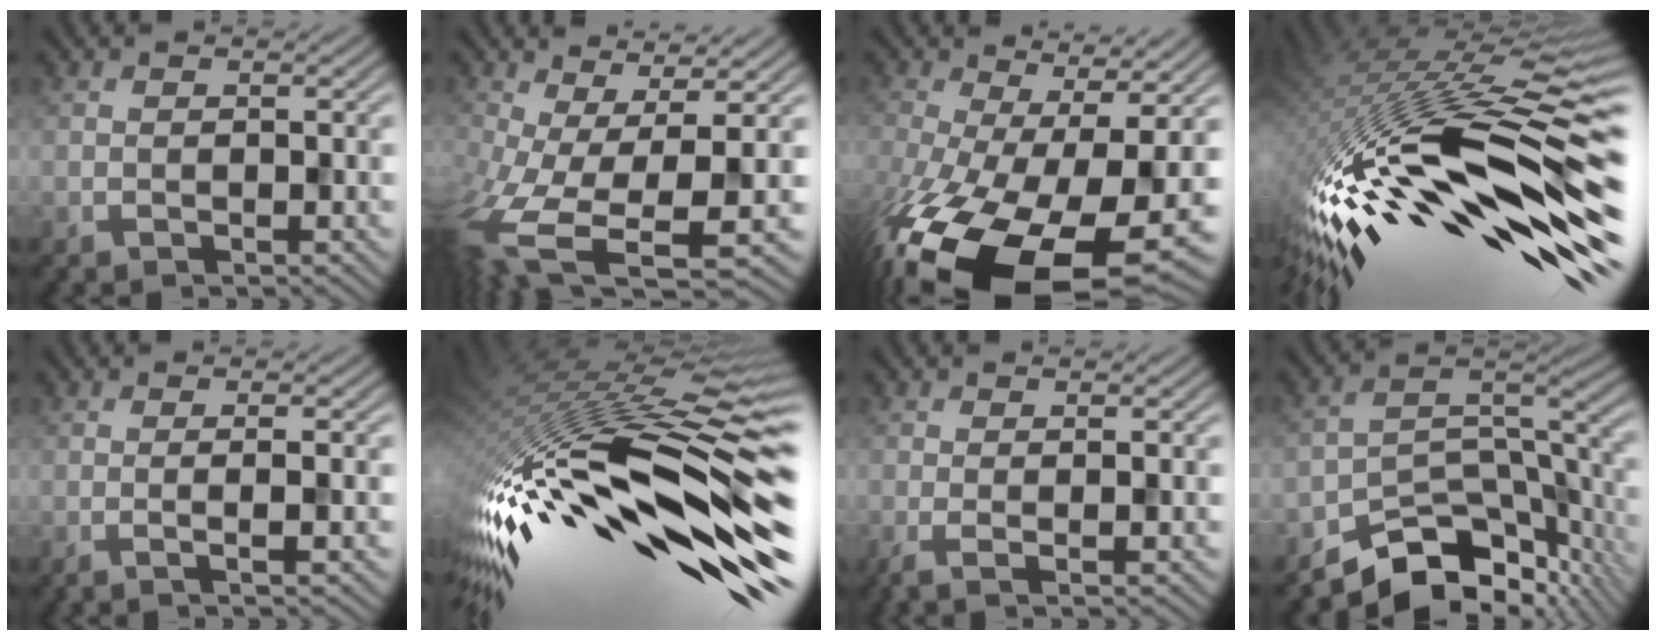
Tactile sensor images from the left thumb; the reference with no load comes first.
{"total": 10.8, "force": [-3.0, 4.6, 9.3], "torque": [-0.225, -0.041, -0.031]}
{"total": 18.4, "force": [-8.0, 8.7, 14.1], "torque": [-0.301, -0.066, -0.099]}
{"total": 18.6, "force": [-6.3, 5.7, 16.6], "torque": [-0.311, -0.025, -0.109]}
{"total": 2.7, "force": [-0.2, 0.5, 2.6], "torque": [-0.034, 0.008, -0.009]}
{"total": 17.9, "force": [-7.0, 6.7, 15.1], "torque": [-0.280, -0.043, -0.094]}
{"total": 2.6, "force": [-0.3, 0.8, 2.5], "torque": [-0.047, 0.000, -0.009]}
{"total": 10.1, "force": [-8.4, 4.0, 3.9], "torque": [-0.042, -0.007, -0.151]}